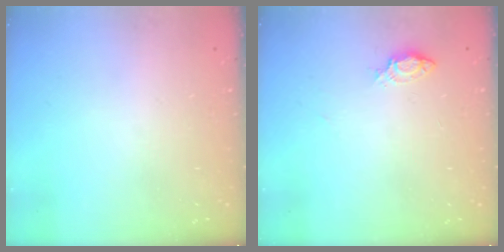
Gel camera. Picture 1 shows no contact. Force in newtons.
{"total": 5.3, "press": 5.3, "slide": 0.6}